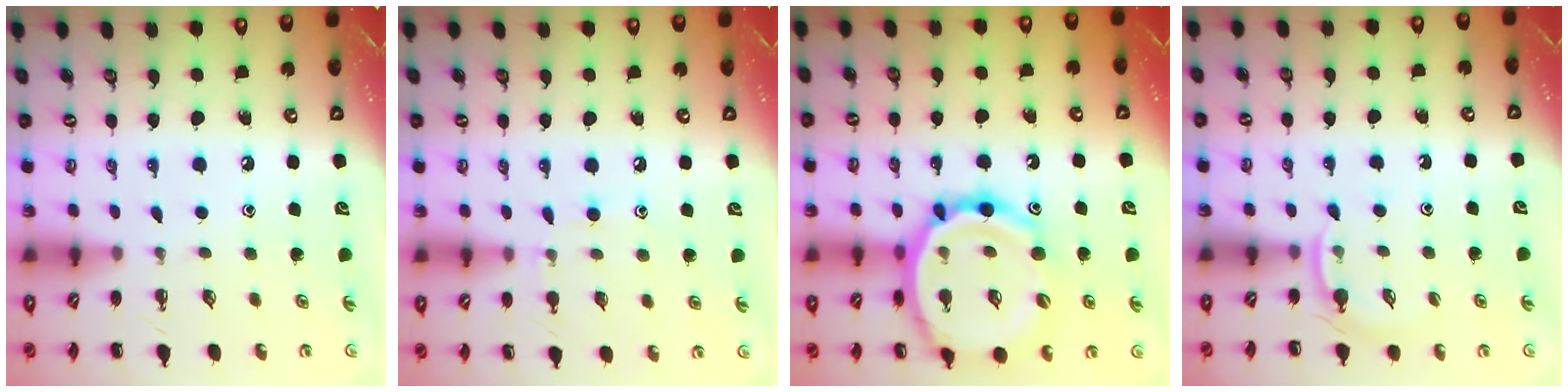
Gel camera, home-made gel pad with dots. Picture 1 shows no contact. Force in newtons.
{"total": 7.1, "press": 6.8, "slide": 2.0}
{"total": 22.4, "press": 22.1, "slide": 3.8}
{"total": 4.0, "press": 3.7, "slide": 1.3}